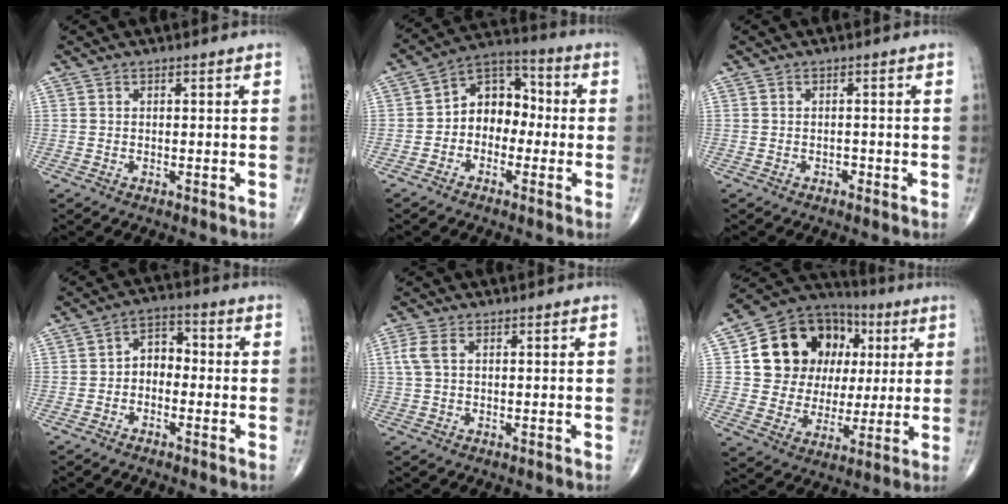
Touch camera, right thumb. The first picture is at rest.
{"total": 9.8, "force": [-1.2, 7.4, 6.3], "torque": [-0.060, 0.044, -0.040]}
{"total": 0.8, "force": [-0.5, 0.6, 0.3], "torque": [-0.002, 0.002, -0.011]}
{"total": 5.2, "force": [-1.0, 3.7, 3.4], "torque": [-0.034, 0.029, -0.033]}
{"total": 3.4, "force": [0.9, 1.9, 2.7], "torque": [-0.078, 0.013, 0.019]}
{"total": 20.0, "force": [4.9, 16.0, 10.9], "torque": [-0.135, 0.027, 0.093]}